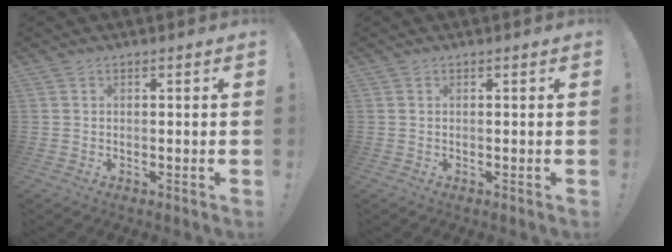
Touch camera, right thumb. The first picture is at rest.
{"total": 0.0}